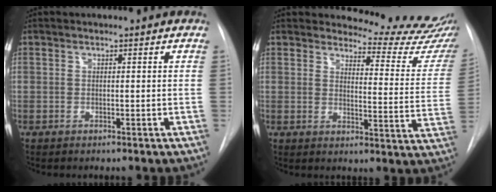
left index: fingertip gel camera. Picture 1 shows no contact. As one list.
[{"total": 14.1, "force": [13.9, 0.7, 2.2], "torque": [-0.014, -0.119, 0.139]}]